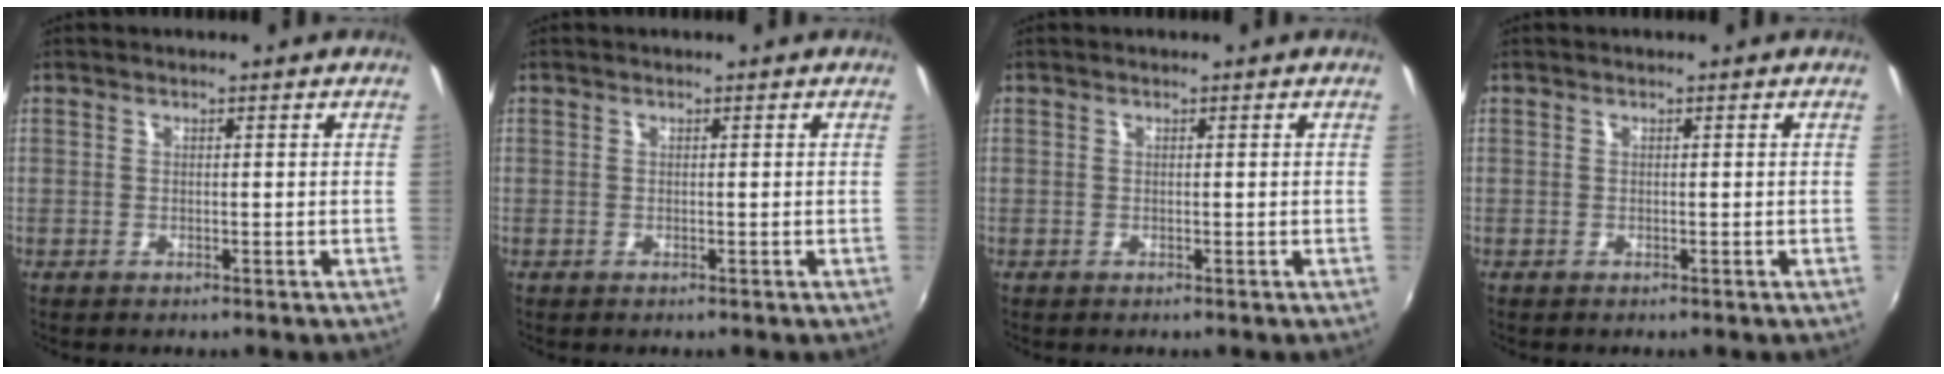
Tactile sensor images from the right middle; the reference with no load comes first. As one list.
[{"total": 0.0}, {"total": 0.0}, {"total": 0.0}]